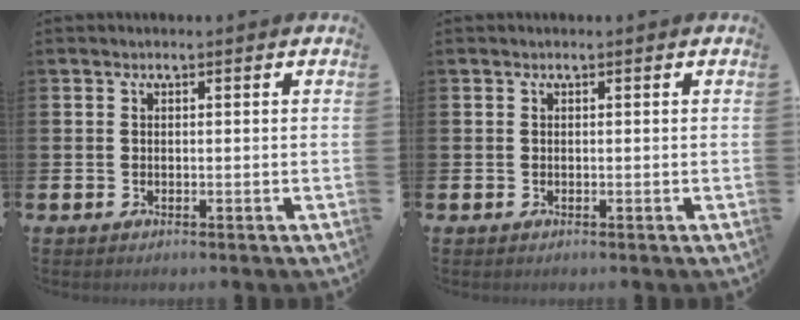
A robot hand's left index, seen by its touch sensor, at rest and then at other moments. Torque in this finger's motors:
{"motor_torque": [-0.05, 0.03, 0.00, 0.01]}